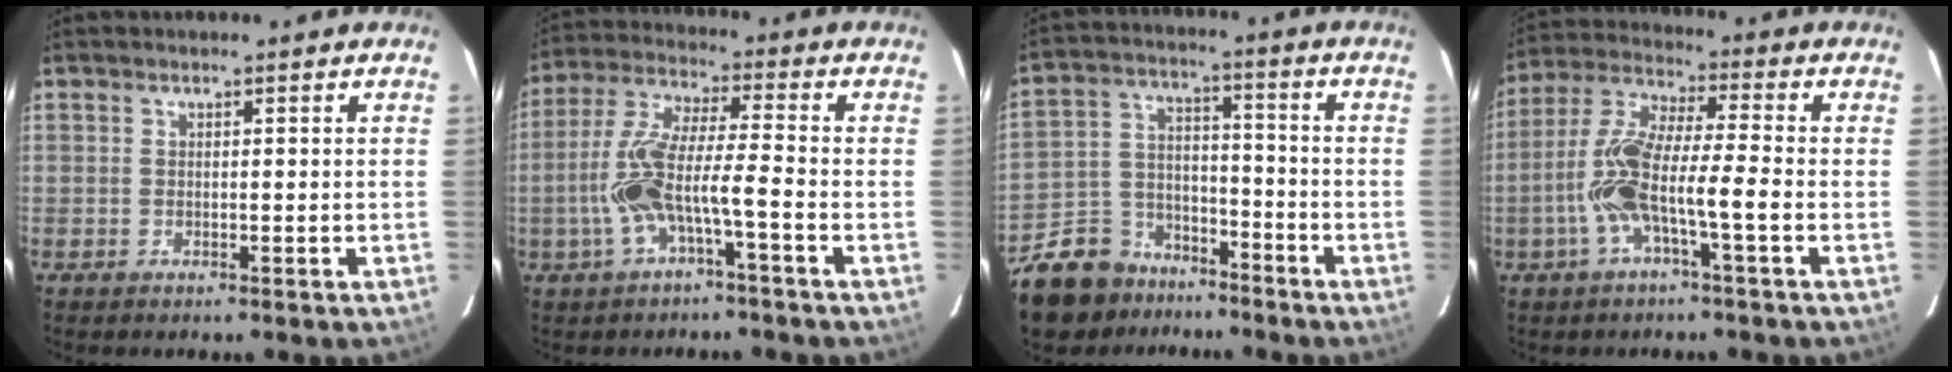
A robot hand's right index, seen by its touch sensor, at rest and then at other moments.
{"total": 9.6, "force": [-3.3, 1.1, 8.9], "torque": [-0.194, 0.019, -0.064]}
{"total": 11.7, "force": [-9.0, 7.0, 2.3], "torque": [-0.061, 0.032, -0.154]}
{"total": 10.8, "force": [-3.2, 1.1, 10.2], "torque": [-0.219, 0.017, -0.065]}